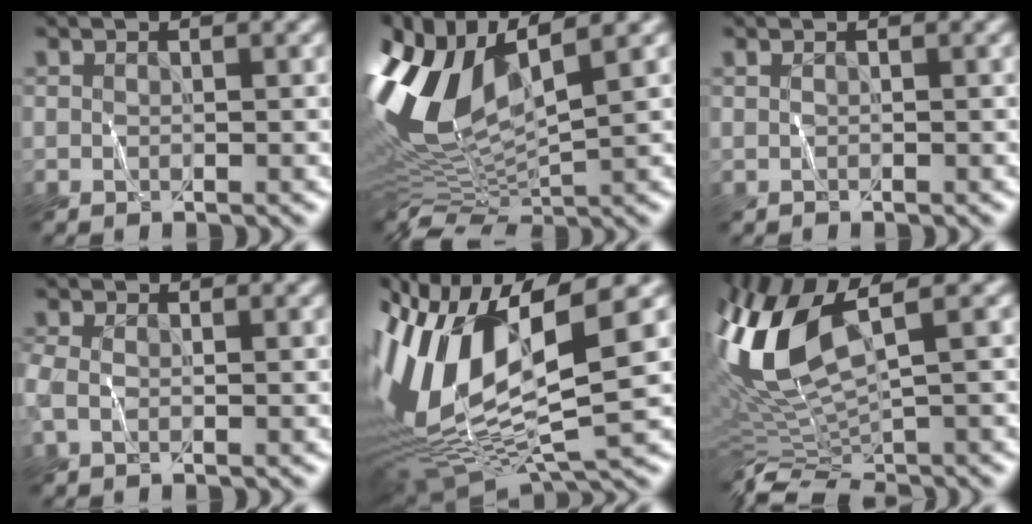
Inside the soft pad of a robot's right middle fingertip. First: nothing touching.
{"total": 12.0, "force": [2.6, 5.0, 10.6], "torque": [-0.245, 0.005, 0.052]}
{"total": 0.0}
{"total": 1.2, "force": [-0.1, 0.8, 0.8], "torque": [-0.023, 0.006, -0.007]}
{"total": 13.9, "force": [1.5, 5.8, 12.5], "torque": [-0.265, 0.000, 0.034]}
{"total": 8.4, "force": [1.3, 2.9, 7.8], "torque": [-0.159, 0.002, 0.023]}